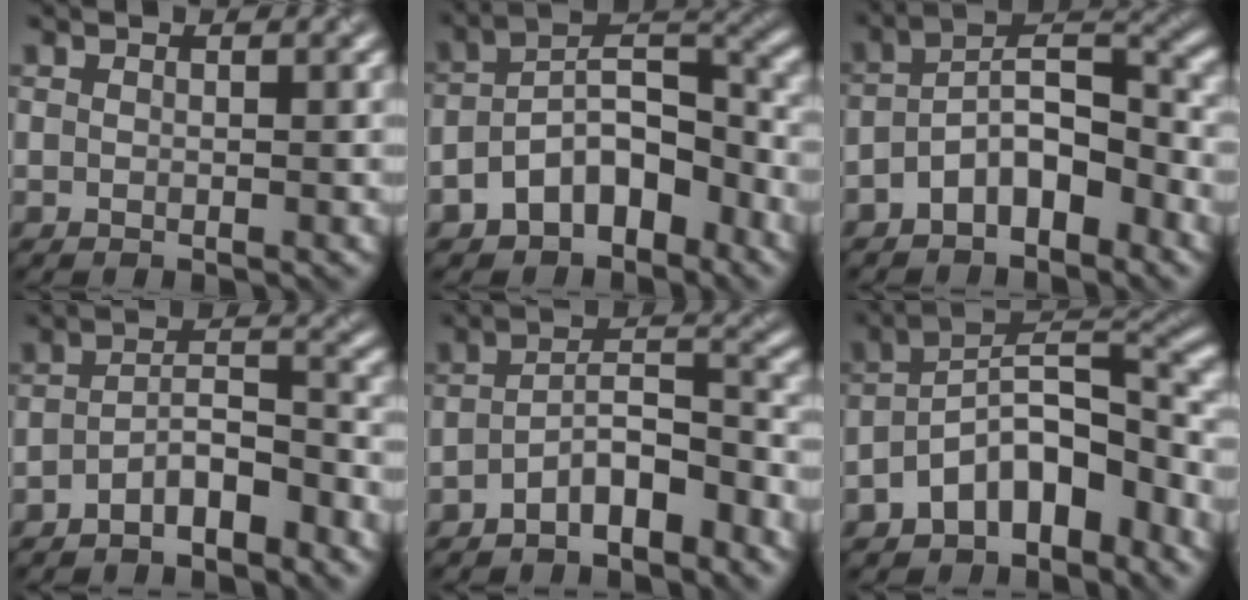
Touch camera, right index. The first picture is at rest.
{"total": 7.0, "force": [-3.7, 4.0, 4.4], "torque": [-0.059, 0.017, -0.077]}
{"total": 6.1, "force": [-3.2, 2.7, 4.3], "torque": [-0.067, 0.019, -0.067]}
{"total": 4.0, "force": [-2.8, 1.2, 2.7], "torque": [-0.049, 0.009, -0.054]}
{"total": 5.3, "force": [-3.4, 1.8, 3.7], "torque": [-0.064, 0.012, -0.063]}
{"total": 7.2, "force": [-4.1, 3.5, 4.8], "torque": [-0.063, 0.018, -0.084]}